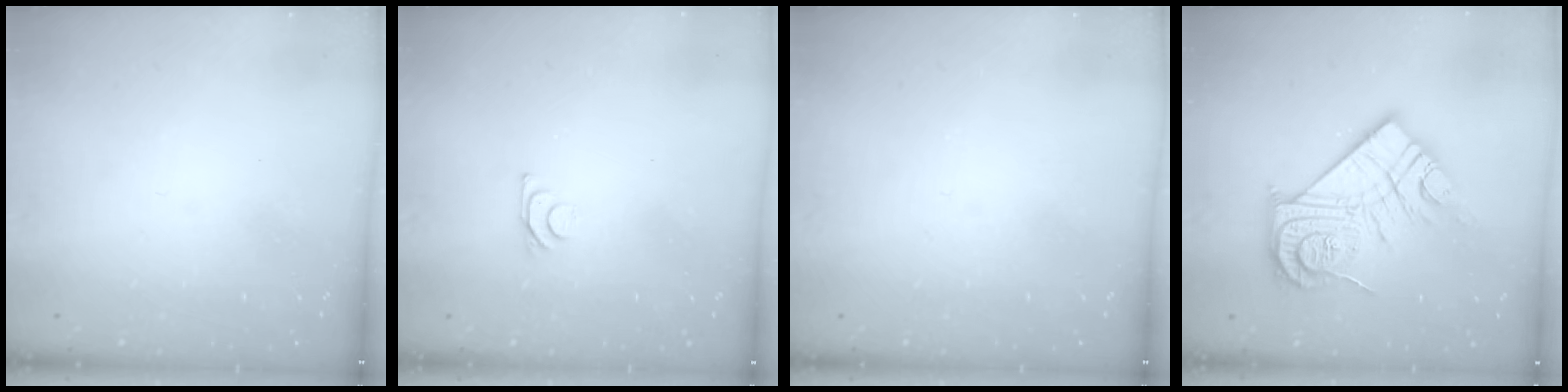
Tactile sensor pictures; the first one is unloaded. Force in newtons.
{"total": 5.1, "press": 5.0, "slide": 0.7}
{"total": 0.0}
{"total": 20.8, "press": 20.7, "slide": 1.7}